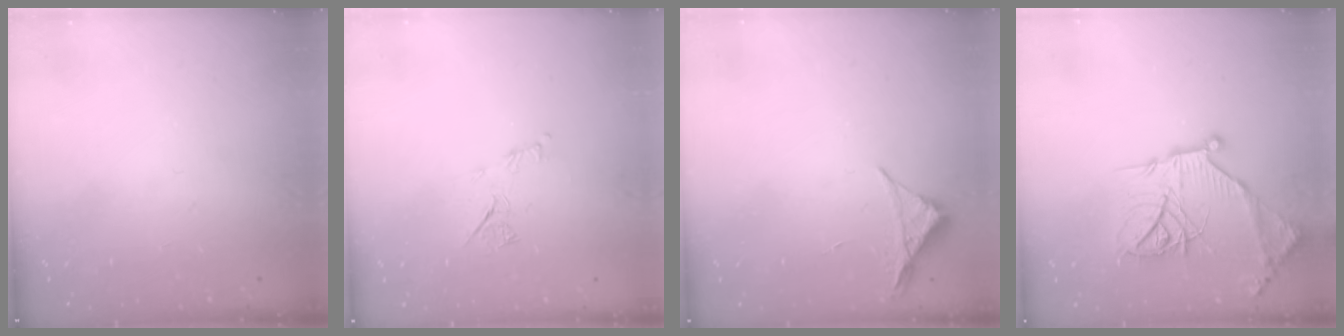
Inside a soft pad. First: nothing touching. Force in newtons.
{"total": 6.6, "press": 6.5, "slide": 0.9}
{"total": 3.4, "press": 3.4, "slide": 0.6}
{"total": 20.2, "press": 20.1, "slide": 1.9}